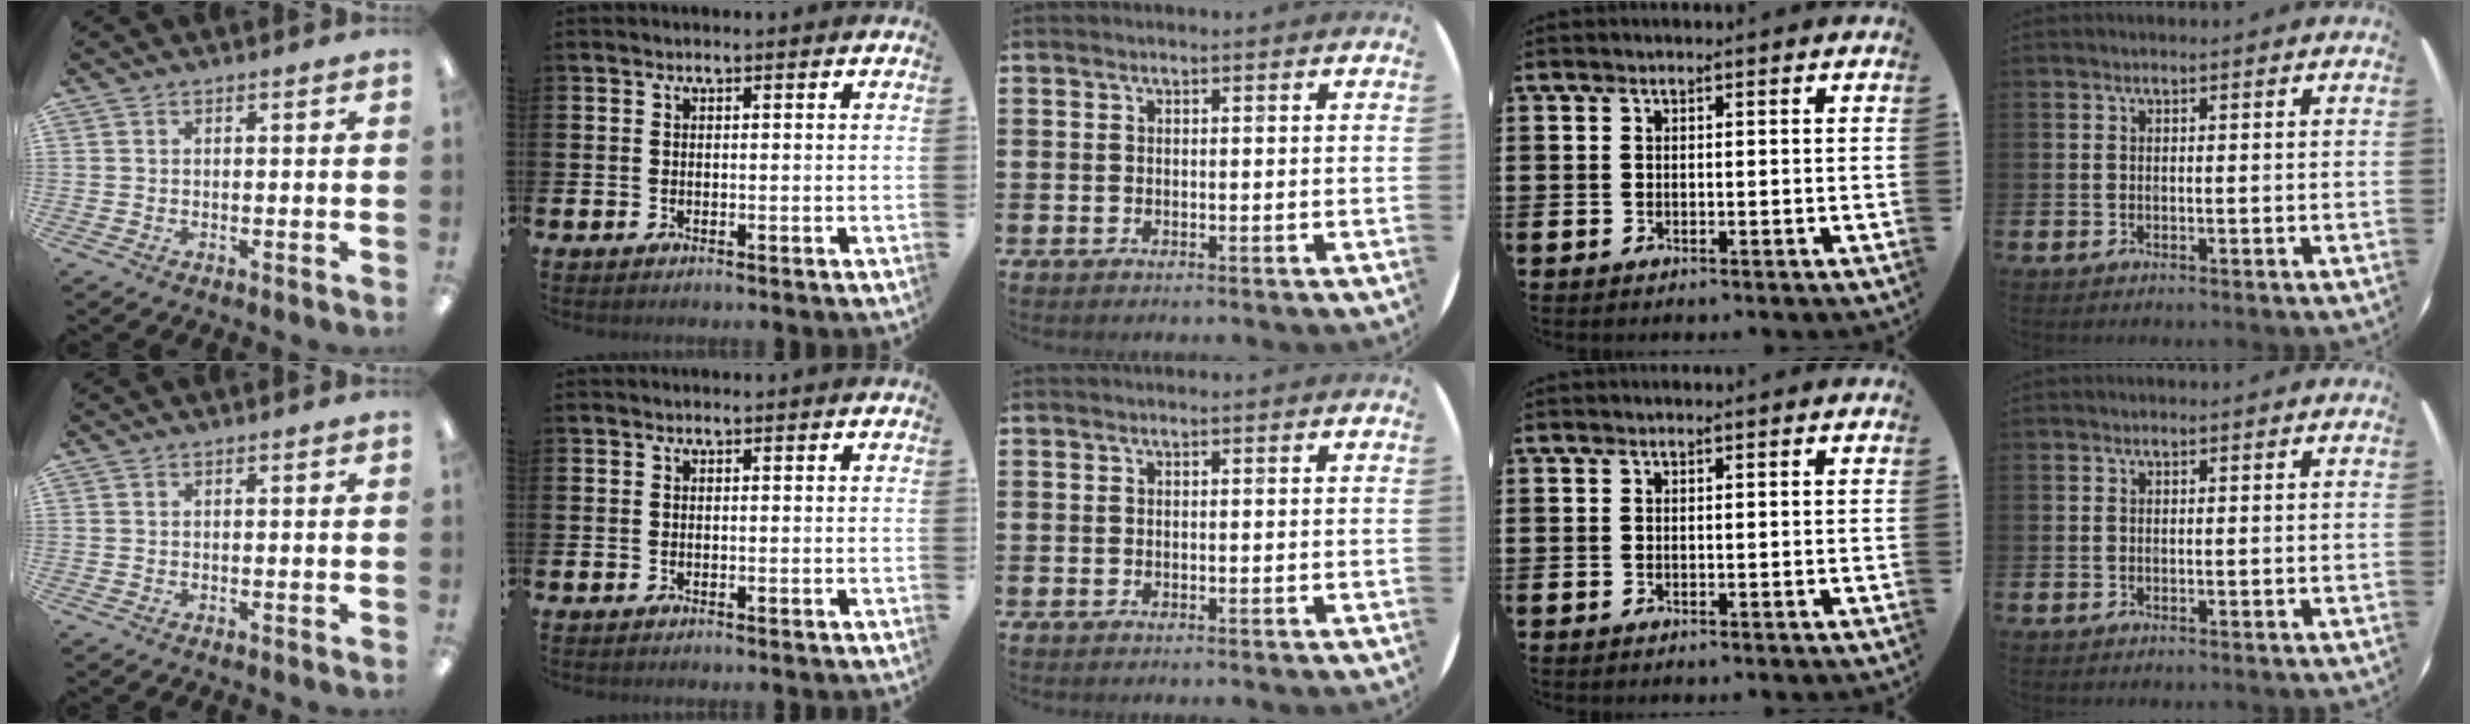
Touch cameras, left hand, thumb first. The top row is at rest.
{}